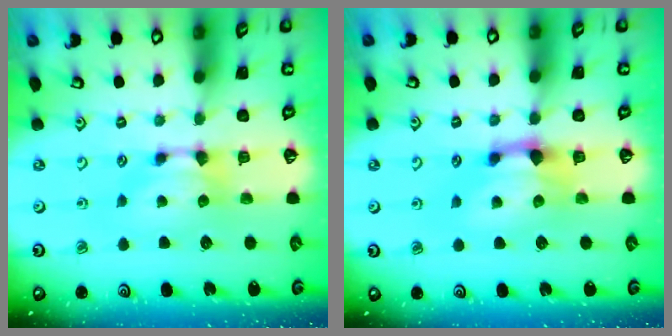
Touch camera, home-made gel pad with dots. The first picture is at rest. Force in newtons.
{"total": 2.1, "press": 1.6, "slide": 1.4}